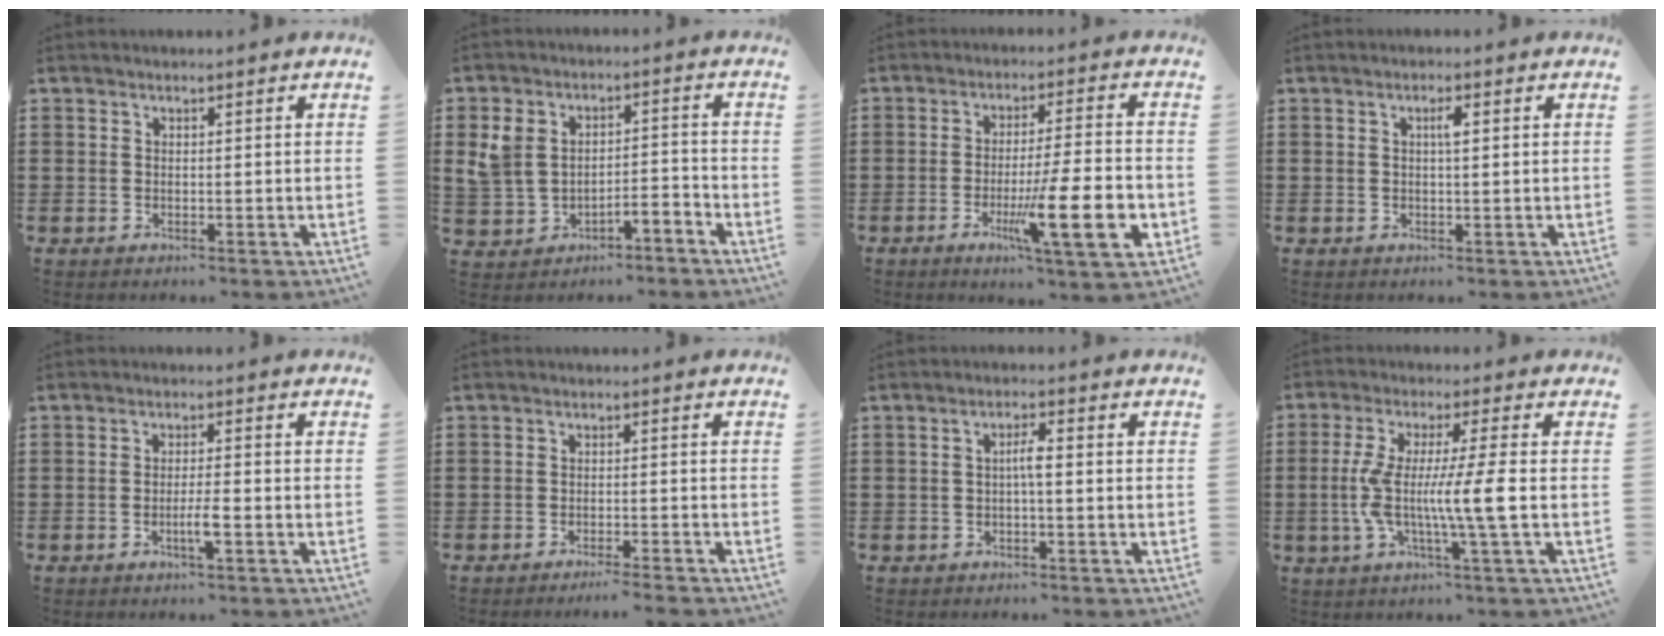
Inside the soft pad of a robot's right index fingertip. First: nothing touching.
{"total": 4.3, "force": [-1.9, 2.9, 2.5], "torque": [-0.074, 0.006, -0.045]}
{"total": 14.3, "force": [-4.2, 2.2, 13.5], "torque": [-0.228, -0.013, -0.066]}
{"total": 1.7, "force": [0.4, 0.4, 1.6], "torque": [-0.030, 0.005, 0.004]}
{"total": 3.3, "force": [-1.3, 0.1, 3.0], "torque": [-0.052, -0.002, -0.025]}
{"total": 2.1, "force": [-1.9, -0.4, 0.7], "torque": [-0.012, 0.000, -0.038]}
{"total": 2.4, "force": [-0.4, 0.4, 2.3], "torque": [-0.044, 0.004, -0.009]}
{"total": 9.9, "force": [-1.3, 0.0, 9.8], "torque": [-0.202, -0.015, -0.035]}